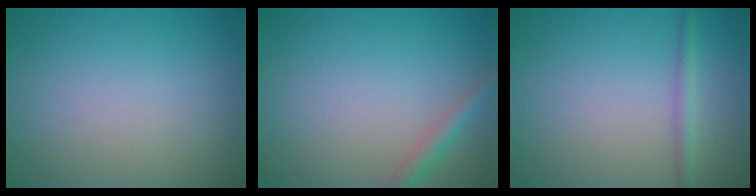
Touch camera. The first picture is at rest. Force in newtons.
{"total": 2.0, "press": 2.0, "slide": 0.1}
{"total": 1.6, "press": 1.6, "slide": 0.1}